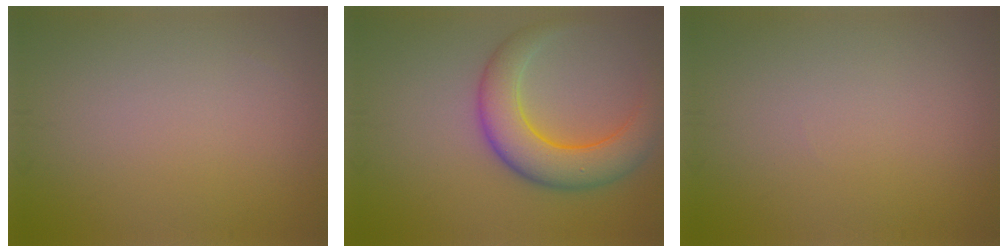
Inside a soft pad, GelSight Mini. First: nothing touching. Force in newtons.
{"total": 6.6, "press": 6.6, "slide": 0.4}
{"total": 0.0}